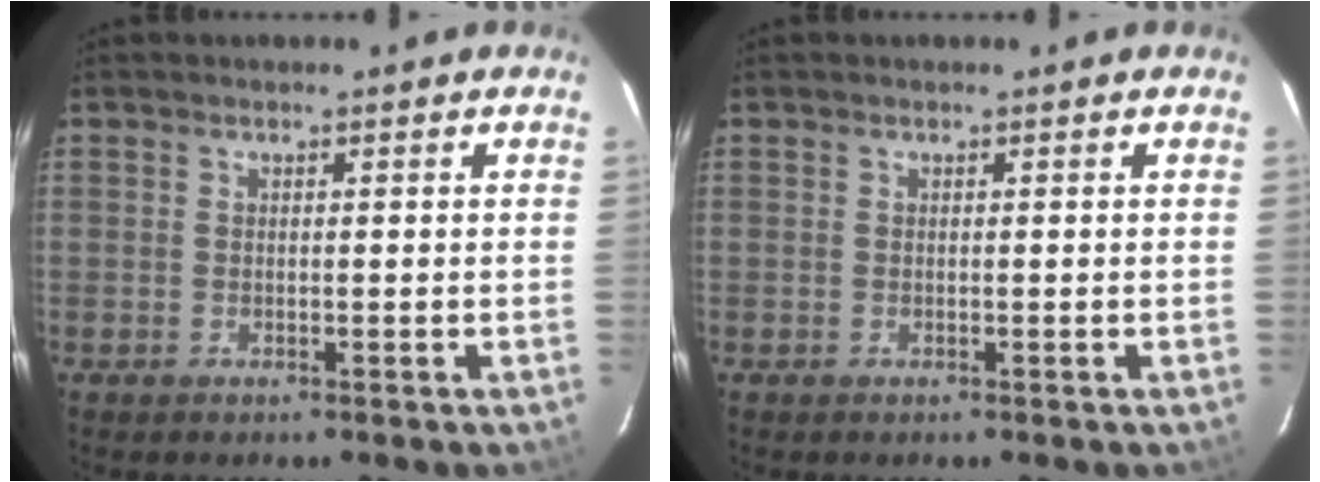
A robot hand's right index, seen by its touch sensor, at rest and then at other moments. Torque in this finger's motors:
{"motor_torque": [0.03, 0.08, 0.00, 0.00]}